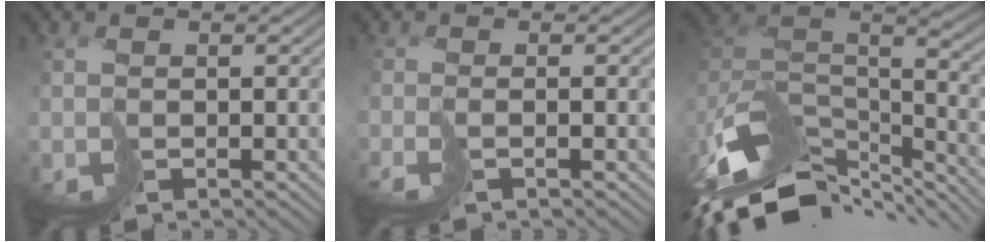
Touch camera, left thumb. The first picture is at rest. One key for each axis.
{"total": 1.6, "fx": -0.7, "fy": -1.3, "fz": -0.5, "tx": 0.019, "ty": 0.003, "tz": -0.015}
{"total": 13.4, "fx": -9.1, "fy": 6.0, "fz": 7.9, "tx": -0.207, "ty": -0.015, "tz": -0.144}